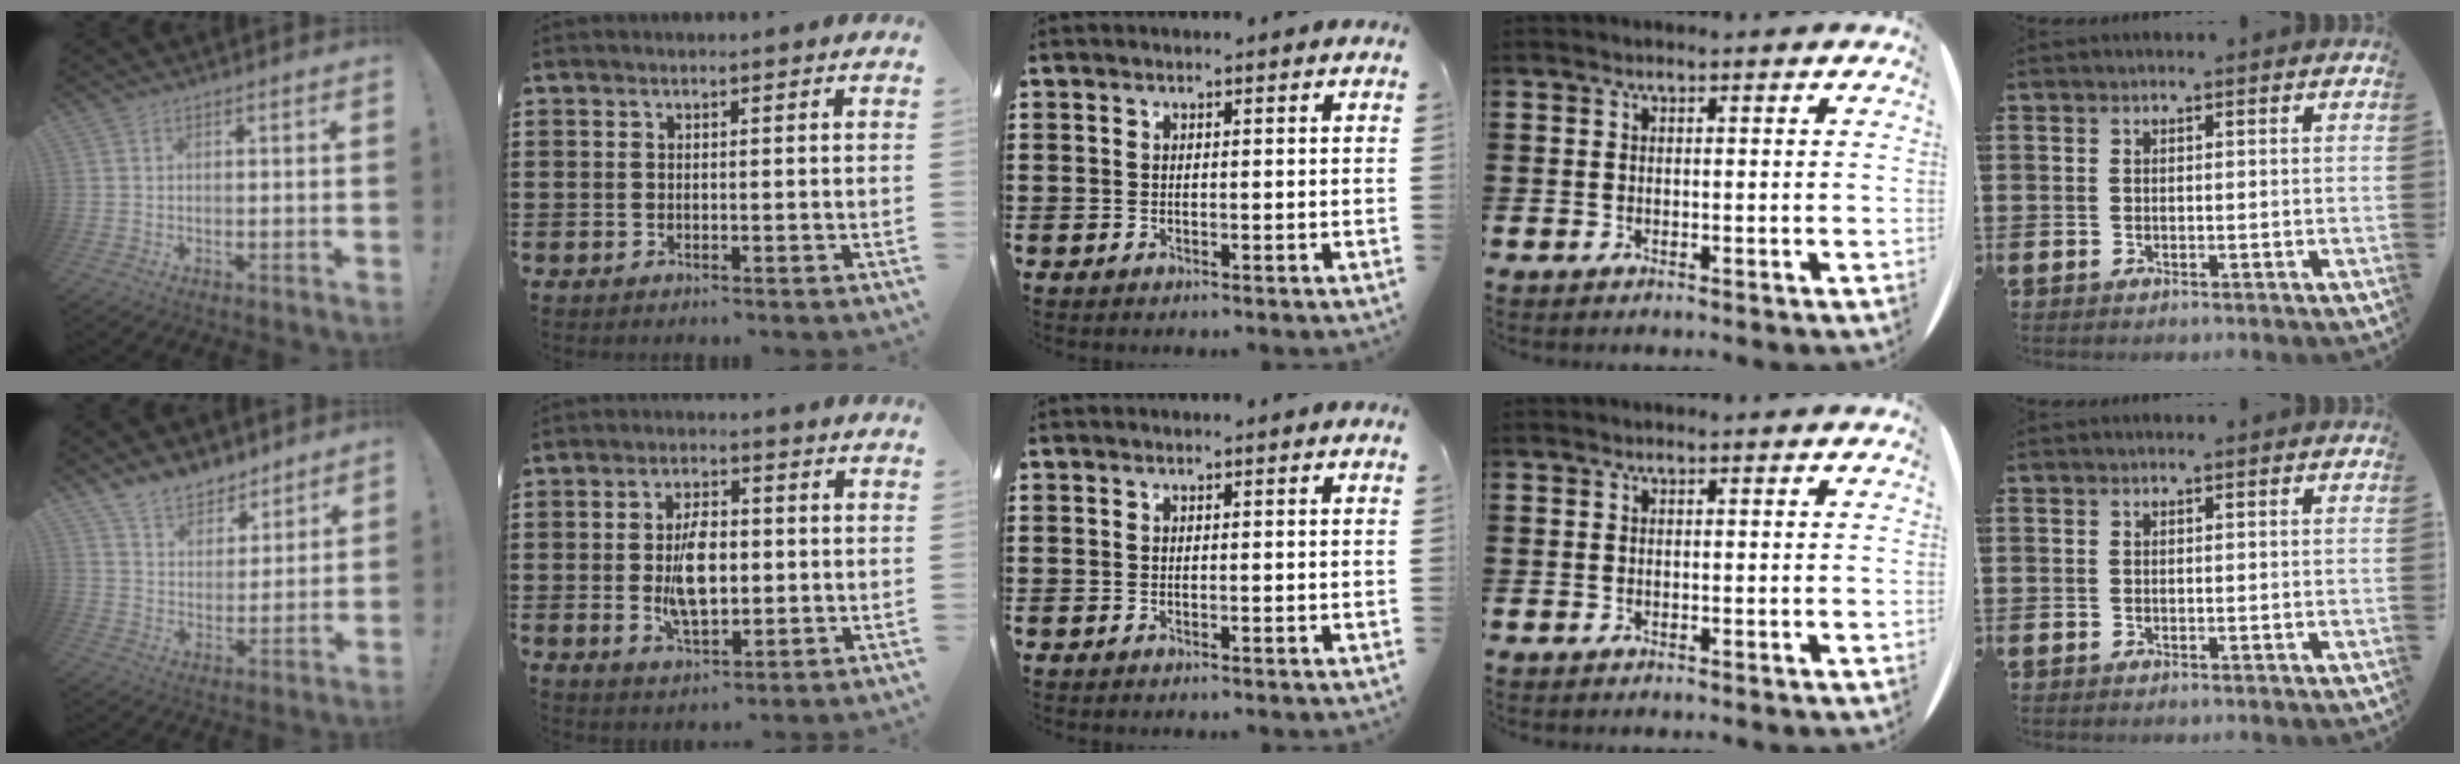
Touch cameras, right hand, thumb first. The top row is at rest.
{"thumb": {"total": 10.1, "force": [8.4, 5.1, 2.2], "torque": [-0.044, -0.062, 0.165]}, "index": {"total": 7.5, "force": [-0.2, 3.8, 6.5], "torque": [-0.132, -0.001, -0.009]}}